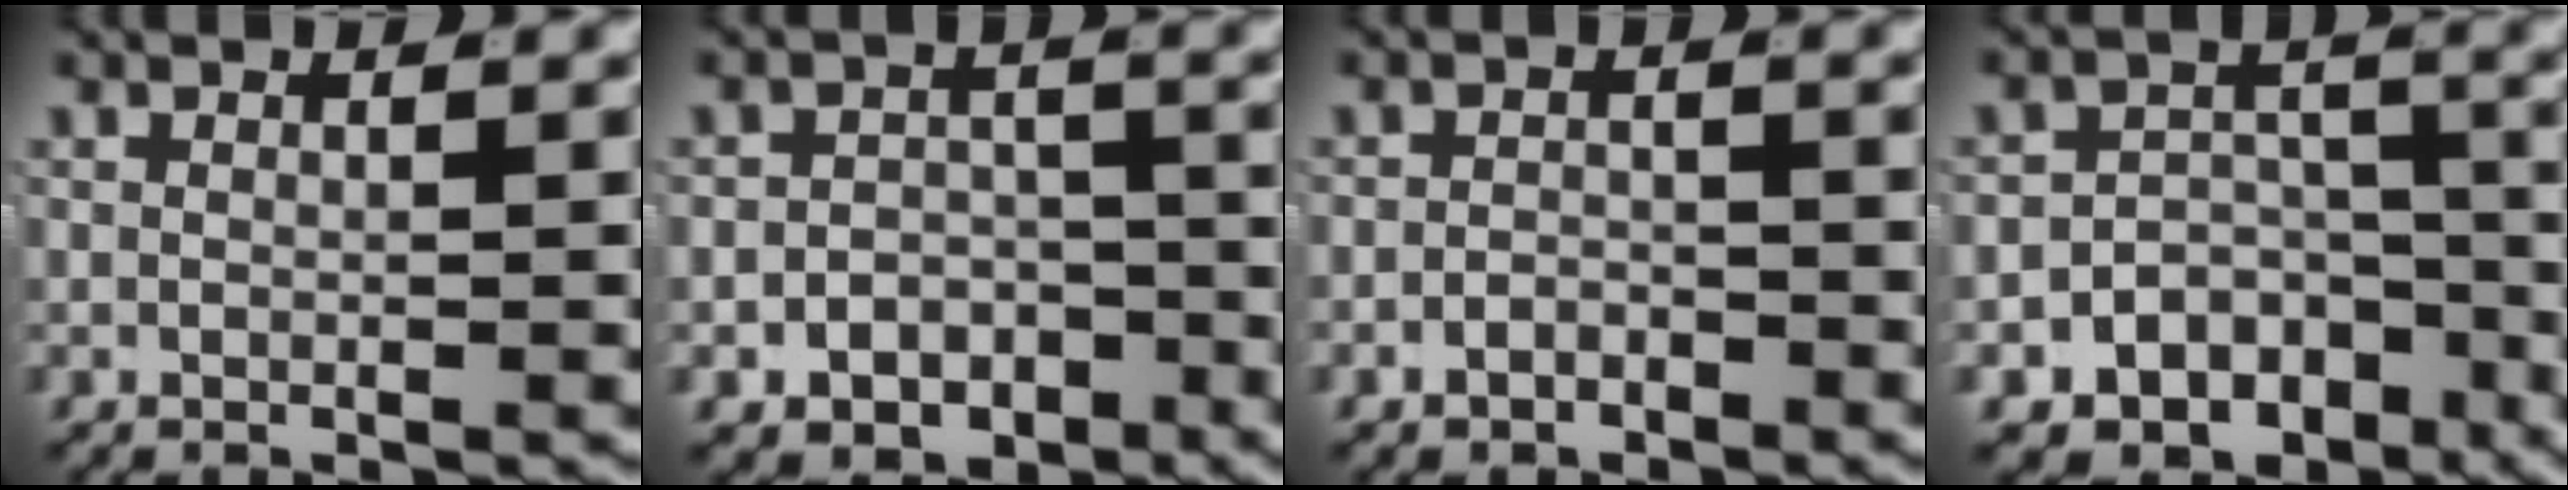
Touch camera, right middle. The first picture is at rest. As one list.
[{"total": 7.4, "force": [-5.8, 4.4, 1.1], "torque": [0.014, -0.017, -0.099]}, {"total": 1.9, "force": [-1.6, 1.0, 0.2], "torque": [0.005, -0.001, -0.029]}, {"total": 12.9, "force": [-9.5, 8.2, 2.8], "torque": [-0.028, -0.026, -0.158]}]